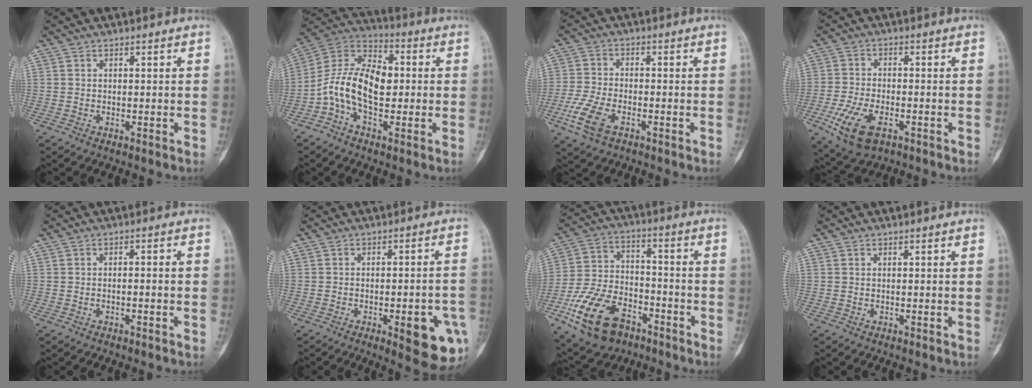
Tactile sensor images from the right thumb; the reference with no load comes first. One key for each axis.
{"total": 14.0, "fx": -1.5, "fy": 8.5, "fz": 11.1, "tx": -0.188, "ty": 0.038, "tz": -0.037}
{"total": 8.1, "fx": -3.8, "fy": 4.3, "fz": 5.7, "tx": -0.128, "ty": 0.007, "tz": -0.077}
{"total": 10.1, "fx": -4.4, "fy": 5.2, "fz": 7.4, "tx": -0.147, "ty": 0.005, "tz": -0.075}
{"total": 1.8, "fx": -0.7, "fy": 0.5, "fz": 1.7, "tx": -0.028, "ty": 0.015, "tz": -0.008}
{"total": 12.3, "fx": -4.4, "fy": 3.7, "fz": 10.8, "tx": -0.113, "ty": 0.012, "tz": -0.048}
{"total": 17.5, "fx": -9.0, "fy": 10.7, "fz": 10.5, "tx": -0.183, "ty": 0.053, "tz": -0.157}
{"total": 0.0}